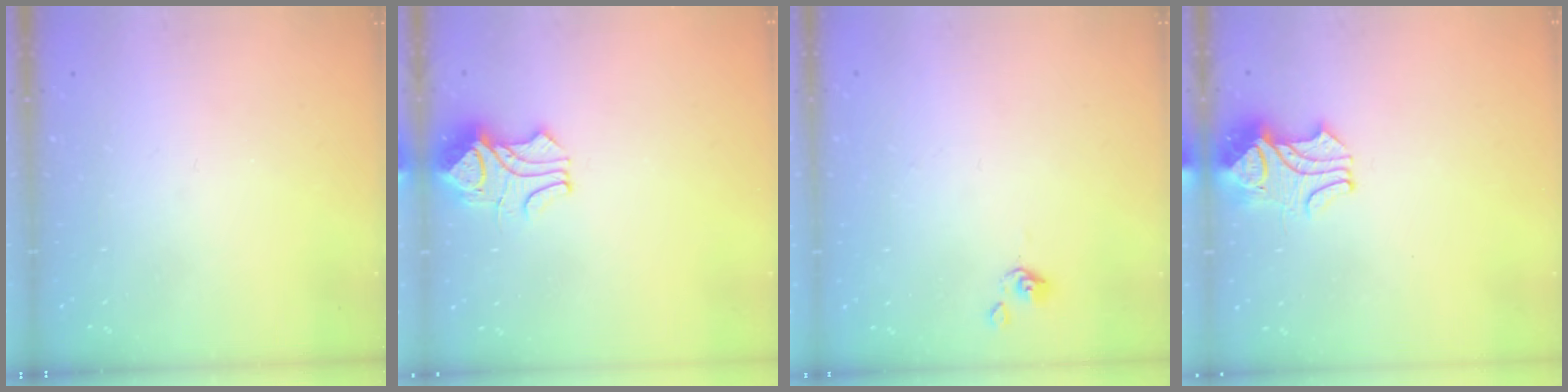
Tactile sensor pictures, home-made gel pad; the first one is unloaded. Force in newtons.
{"total": 3.7, "press": 3.5, "slide": 1.0}
{"total": 0.0}
{"total": 2.3, "press": 2.1, "slide": 0.9}